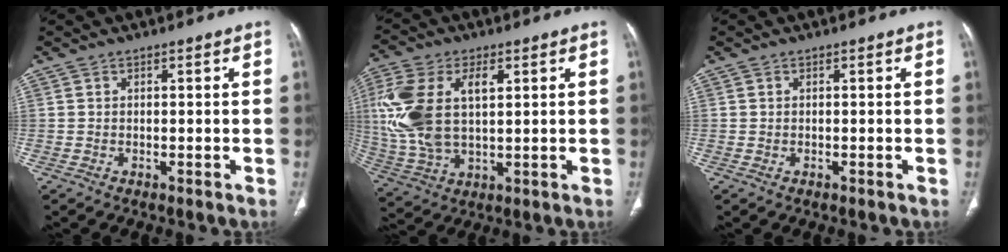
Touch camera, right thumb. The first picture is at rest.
{"total": 16.5, "force": [3.5, 9.2, 13.2], "torque": [-0.298, 0.006, 0.072]}
{"total": 0.0}